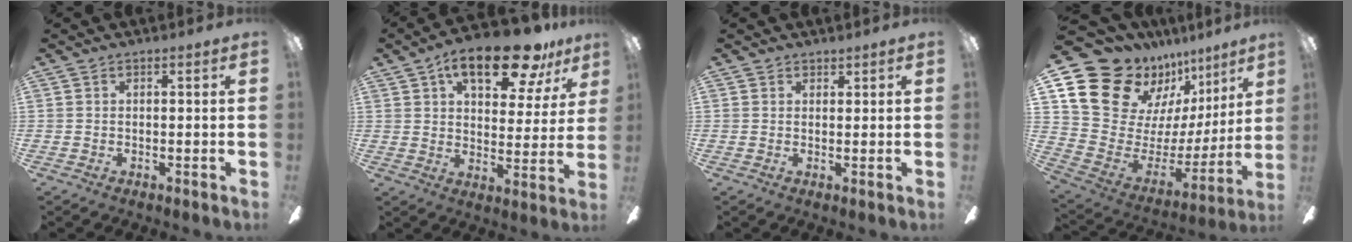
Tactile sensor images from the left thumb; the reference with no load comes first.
{"total": 17.8, "force": [10.9, 7.2, 12.1], "torque": [-0.175, -0.049, 0.176]}
{"total": 1.3, "force": [1.2, 0.6, -0.1], "torque": [0.009, -0.005, 0.021]}
{"total": 18.5, "force": [13.2, 11.0, 6.8], "torque": [-0.125, -0.101, 0.260]}